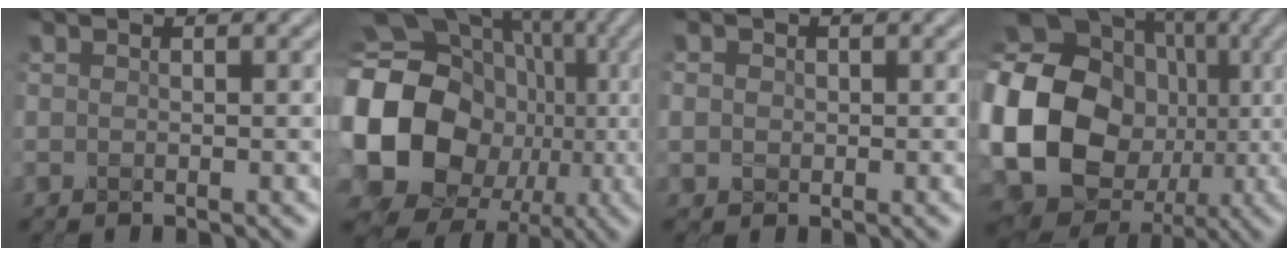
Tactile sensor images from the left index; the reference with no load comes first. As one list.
[{"total": 17.6, "force": [-1.7, 15.2, 8.7], "torque": [-0.197, -0.011, -0.032]}, {"total": 3.5, "force": [1.1, 3.0, 1.3], "torque": [-0.013, 0.029, -0.006]}, {"total": 23.6, "force": [-2.8, 20.7, 10.9], "torque": [-0.248, -0.020, -0.091]}]